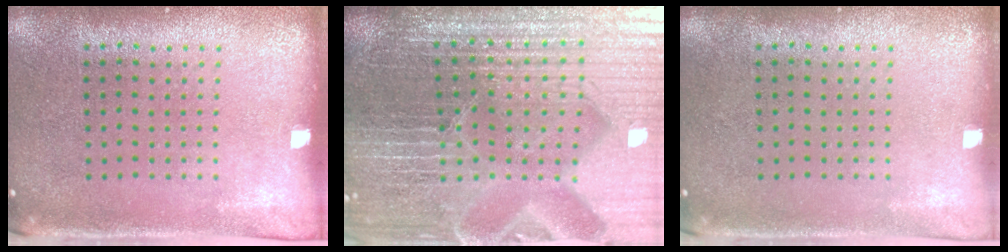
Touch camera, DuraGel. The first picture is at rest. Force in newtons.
{"total": 7.2, "press": 6.3, "slide": 3.5}
{"total": 0.0}